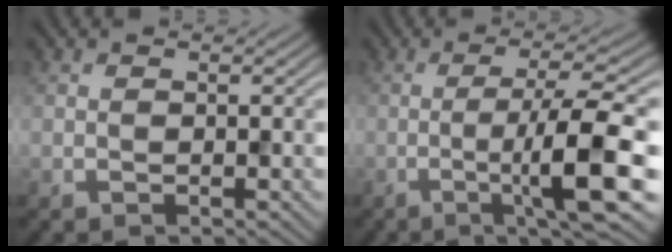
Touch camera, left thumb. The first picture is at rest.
{"total": 9.9, "force": [-2.8, 1.1, 9.5], "torque": [-0.148, 0.013, -0.053]}